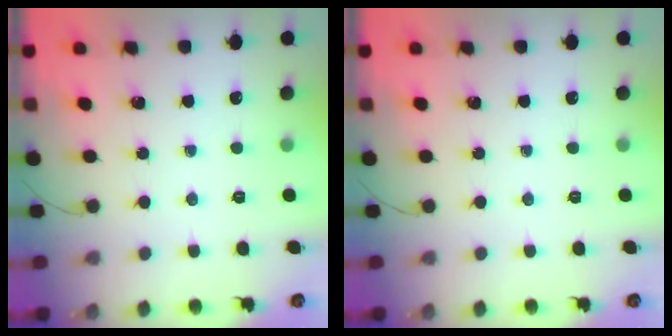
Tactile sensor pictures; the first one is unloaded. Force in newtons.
{"total": 0.0}